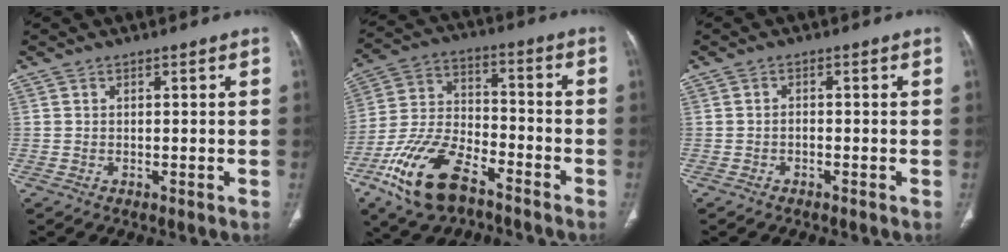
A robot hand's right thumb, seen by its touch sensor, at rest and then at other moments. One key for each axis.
{"total": 17.3, "fx": -10.1, "fy": 8.4, "fz": 11.2, "tx": -0.223, "ty": 0.047, "tz": -0.190}
{"total": 1.0, "fx": -0.7, "fy": 0.5, "fz": 0.6, "tx": -0.012, "ty": 0.007, "tz": -0.012}